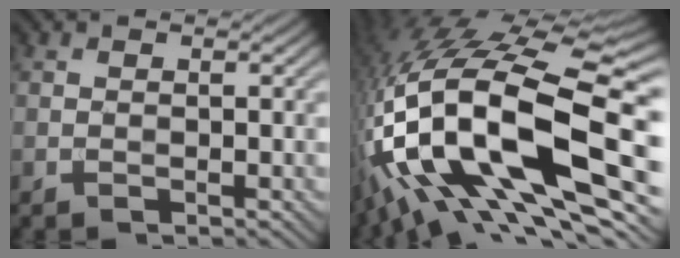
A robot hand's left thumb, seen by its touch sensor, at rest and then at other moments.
{"total": 22.0, "force": [-4.5, 9.4, 19.4], "torque": [-0.406, -0.029, -0.083]}